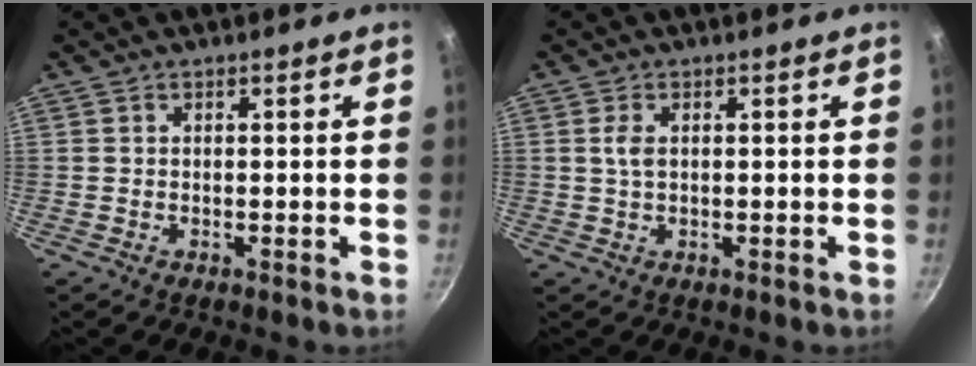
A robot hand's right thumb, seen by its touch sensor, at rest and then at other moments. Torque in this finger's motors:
{"motor_torque": [0.21, -0.10, 0.59, 0.33, 0.16]}